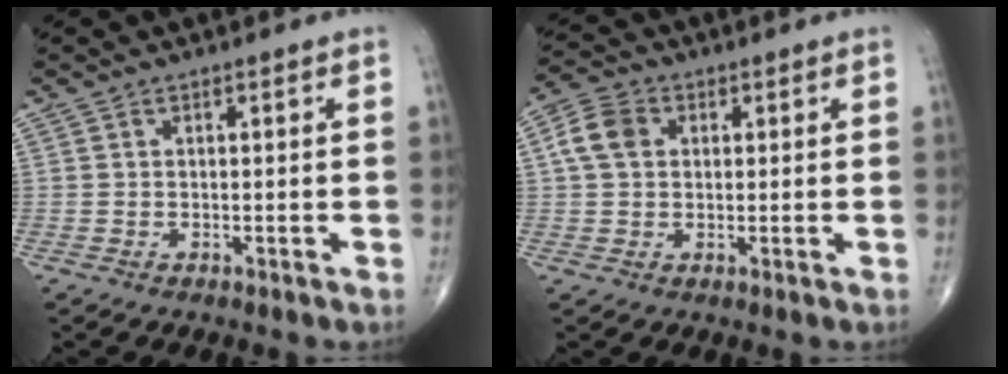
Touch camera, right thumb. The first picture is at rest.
{"total": 6.1, "force": [1.2, 4.6, 3.8], "torque": [-0.072, 0.012, 0.018]}